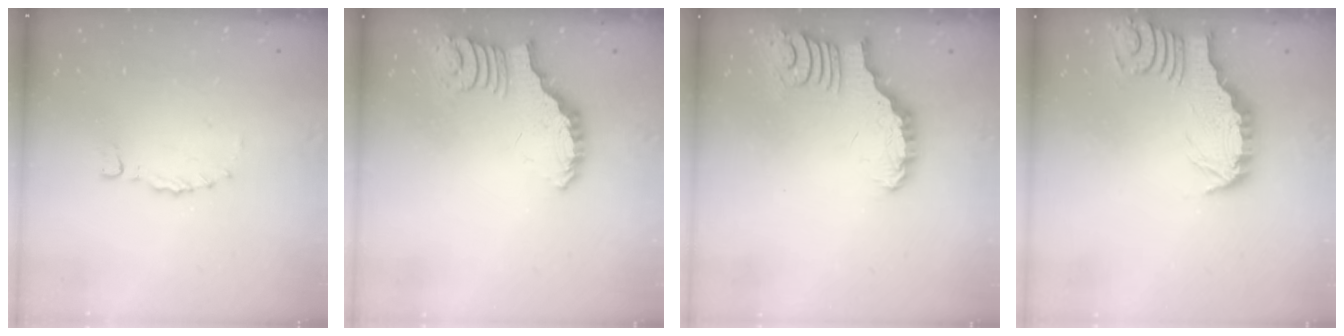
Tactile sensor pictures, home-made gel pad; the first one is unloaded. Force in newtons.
{"total": 2.7, "press": 2.6, "slide": 0.6}
{"total": 3.2, "press": 3.1, "slide": 0.4}
{"total": 3.2, "press": 3.1, "slide": 0.4}